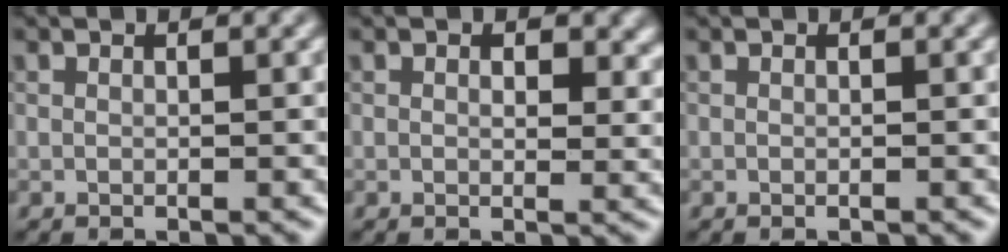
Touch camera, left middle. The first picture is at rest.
{"total": 2.1, "force": [0.9, 1.2, 1.4], "torque": [-0.021, 0.000, 0.026]}
{"total": 0.0}